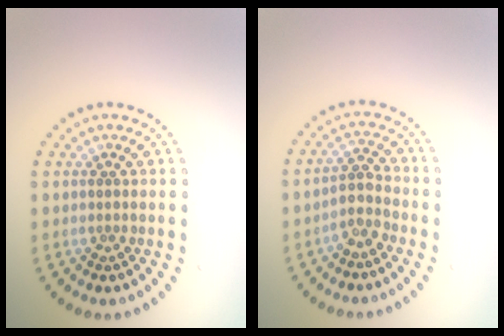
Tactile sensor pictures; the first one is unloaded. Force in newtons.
{"total": 2.2, "press": 1.8, "slide": 1.2}